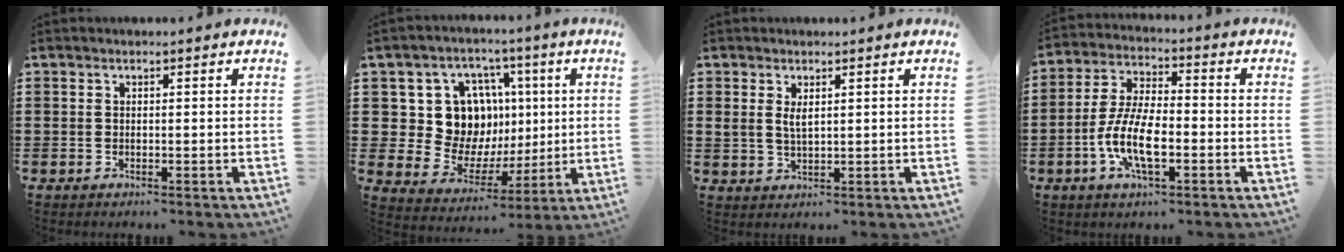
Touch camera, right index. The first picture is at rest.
{"total": 12.4, "force": [3.1, 10.8, 5.2], "torque": [-0.109, -0.007, 0.069]}
{"total": 2.5, "force": [1.1, 1.1, 1.9], "torque": [-0.041, 0.004, 0.019]}
{"total": 9.5, "force": [-3.0, 3.5, 8.3], "torque": [-0.193, -0.012, -0.063]}